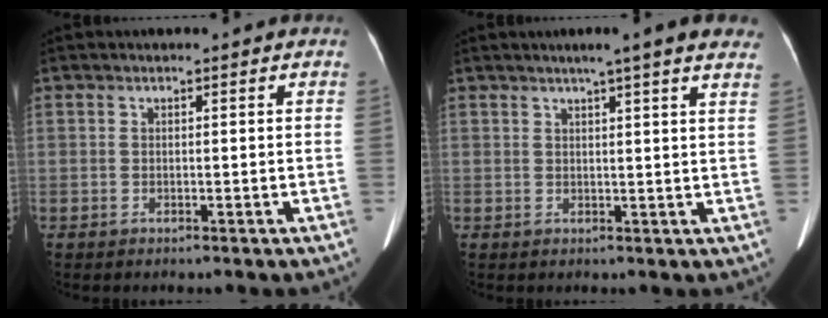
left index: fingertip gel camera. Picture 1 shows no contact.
{"total": 10.1, "force": [8.0, 0.2, 6.2], "torque": [-0.076, 0.013, 0.079]}